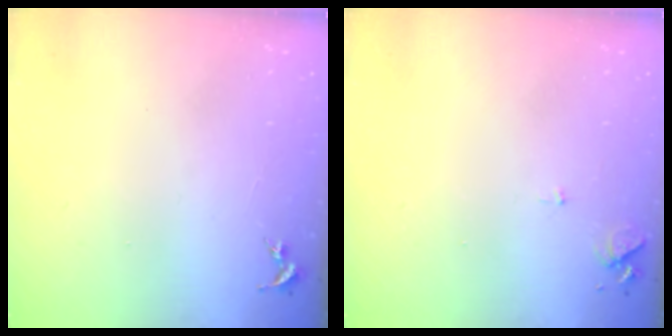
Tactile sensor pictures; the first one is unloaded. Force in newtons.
{"total": 6.1, "press": 6.0, "slide": 0.8}